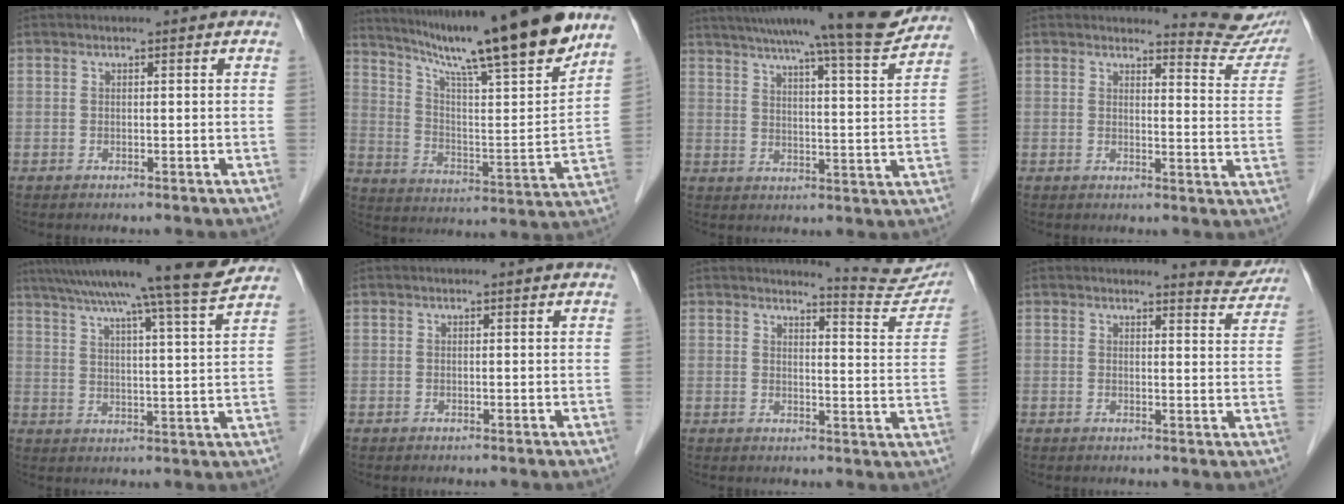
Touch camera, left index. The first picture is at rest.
{"total": 22.8, "force": [18.3, 0.2, 13.7], "torque": [-0.221, -0.021, 0.283]}
{"total": 17.7, "force": [15.4, 0.4, 8.7], "torque": [-0.124, -0.013, 0.206]}
{"total": 8.7, "force": [8.6, 0.3, 0.3], "torque": [0.009, -0.068, 0.077]}
{"total": 17.9, "force": [15.4, -1.5, 9.0], "torque": [-0.150, -0.009, 0.211]}
{"total": 0.0}
{"total": 8.6, "force": [8.6, 0.0, 0.1], "torque": [0.001, -0.054, 0.088]}
{"total": 4.1, "force": [4.1, 0.3, -0.2], "torque": [0.003, -0.031, 0.031]}